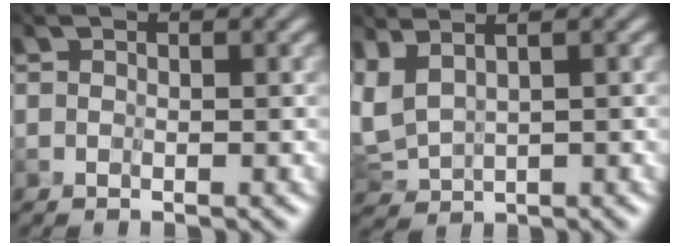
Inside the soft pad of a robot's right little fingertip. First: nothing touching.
{"total": 3.1, "force": [1.1, 1.6, 2.4], "torque": [-0.095, -0.003, 0.038]}